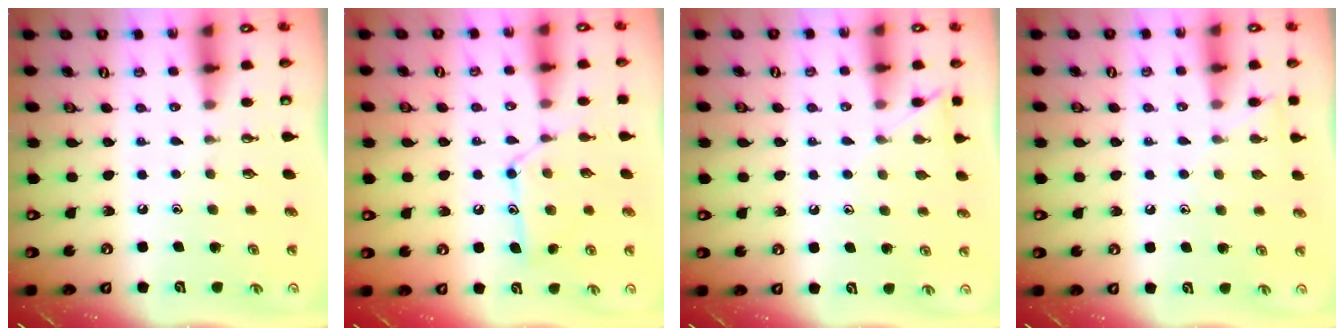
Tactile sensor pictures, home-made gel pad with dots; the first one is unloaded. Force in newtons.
{"total": 12.9, "press": 12.9, "slide": 0.7}
{"total": 6.9, "press": 6.9, "slide": 0.8}
{"total": 5.6, "press": 5.6, "slide": 0.6}